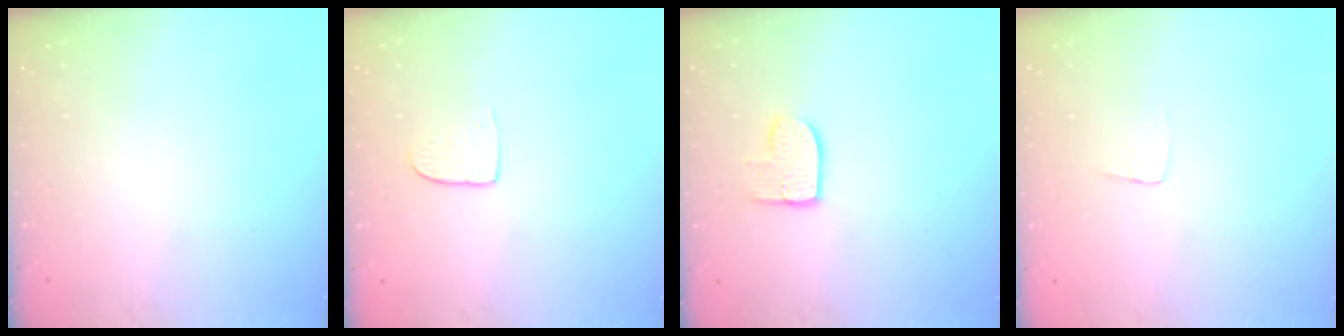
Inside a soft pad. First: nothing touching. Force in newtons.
{"total": 4.1, "press": 4.1, "slide": 0.3}
{"total": 7.9, "press": 7.9, "slide": 0.5}
{"total": 3.3, "press": 3.3, "slide": 0.2}